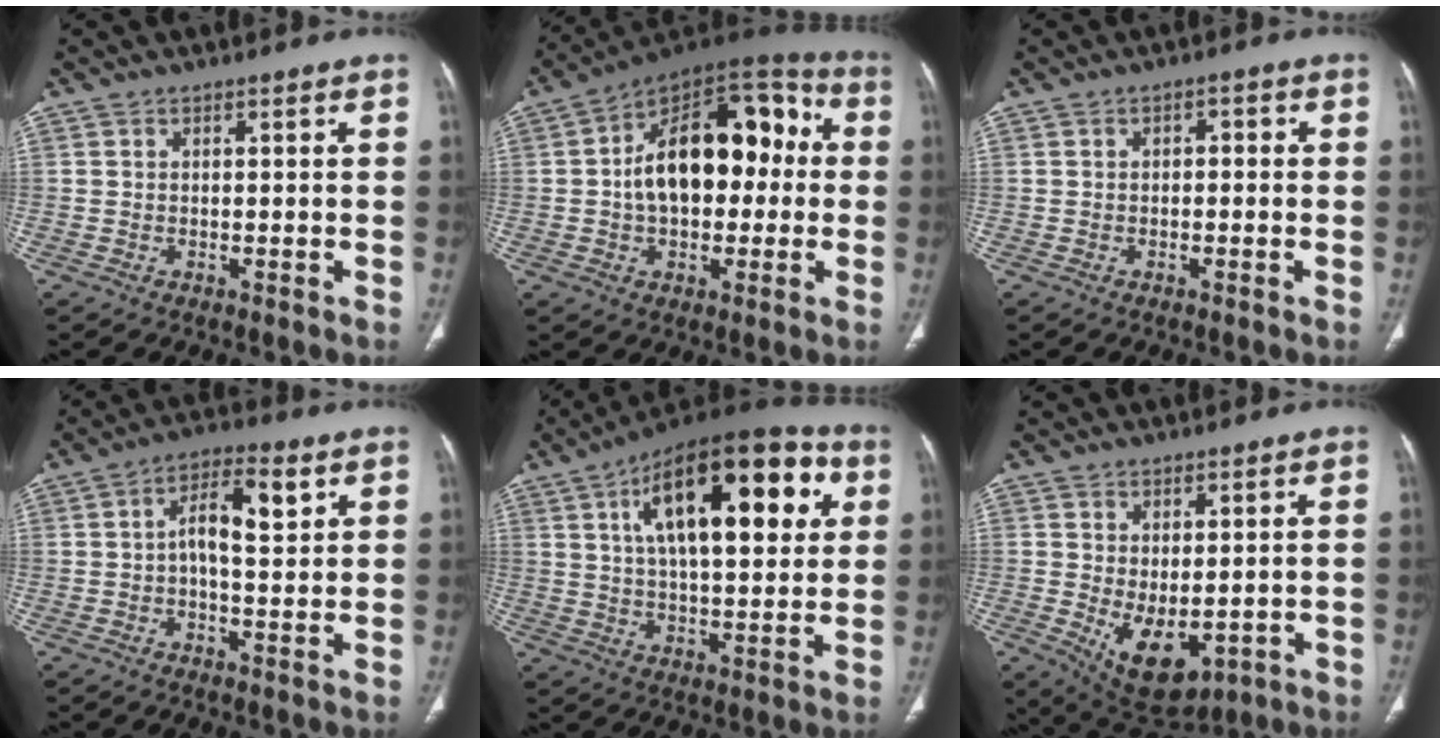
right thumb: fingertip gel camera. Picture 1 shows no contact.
{"total": 21.1, "force": [0.9, 12.6, 16.8], "torque": [-0.229, 0.049, 0.008]}
{"total": 1.7, "force": [0.0, 1.2, 1.2], "torque": [-0.014, 0.009, -0.006]}
{"total": 8.3, "force": [2.0, 3.6, 7.2], "torque": [-0.109, 0.012, 0.028]}
{"total": 25.1, "force": [8.2, 10.7, 21.2], "torque": [-0.304, 0.007, 0.120]}
{"total": 9.4, "force": [-1.4, 5.2, 7.6], "torque": [-0.106, -0.011, 0.007]}